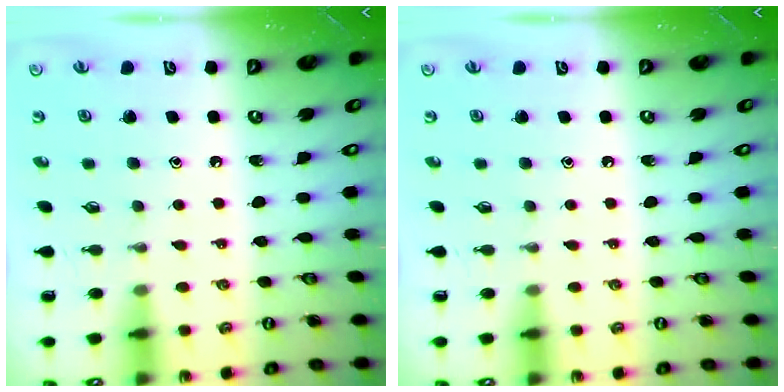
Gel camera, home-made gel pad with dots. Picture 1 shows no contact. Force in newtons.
{"total": 0.0}